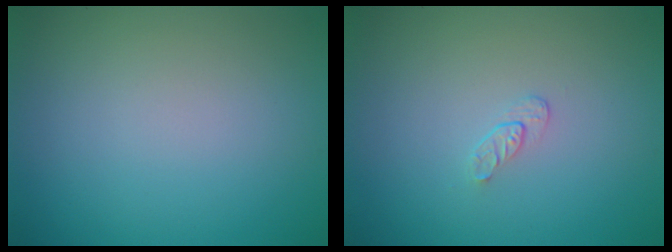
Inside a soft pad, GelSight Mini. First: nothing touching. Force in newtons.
{"total": 0.8, "press": 0.5, "slide": 0.7}